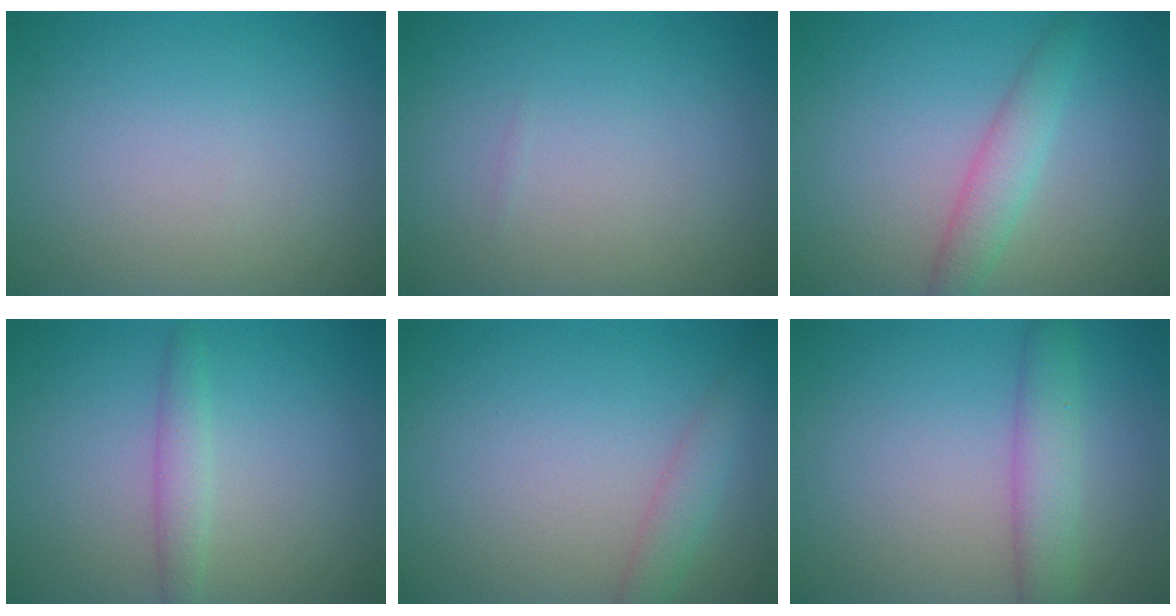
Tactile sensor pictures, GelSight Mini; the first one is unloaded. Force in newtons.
{"total": 0.0}
{"total": 2.7, "press": 2.7, "slide": 0.1}
{"total": 1.9, "press": 1.9, "slide": 0.2}
{"total": 2.1, "press": 2.1, "slide": 0.1}
{"total": 3.4, "press": 3.4, "slide": 0.1}